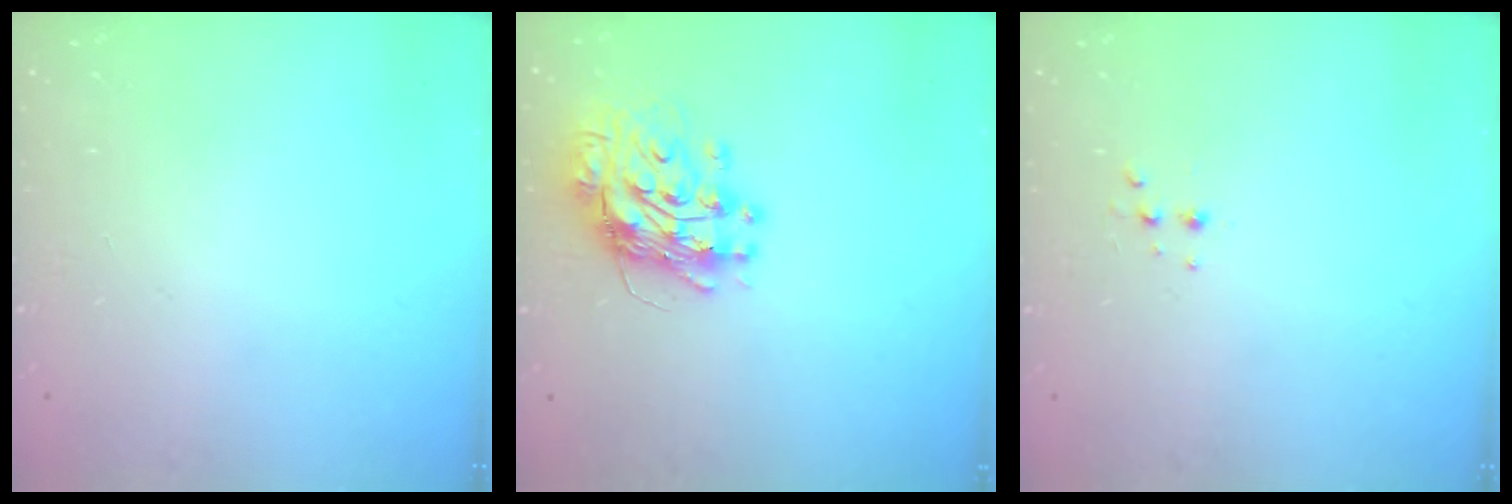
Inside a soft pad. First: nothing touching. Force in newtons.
{"total": 12.0, "press": 11.9, "slide": 1.2}
{"total": 2.3, "press": 2.2, "slide": 0.6}